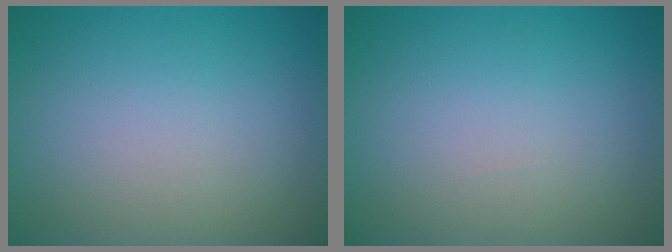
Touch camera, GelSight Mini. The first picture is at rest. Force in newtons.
{"total": 0.0}